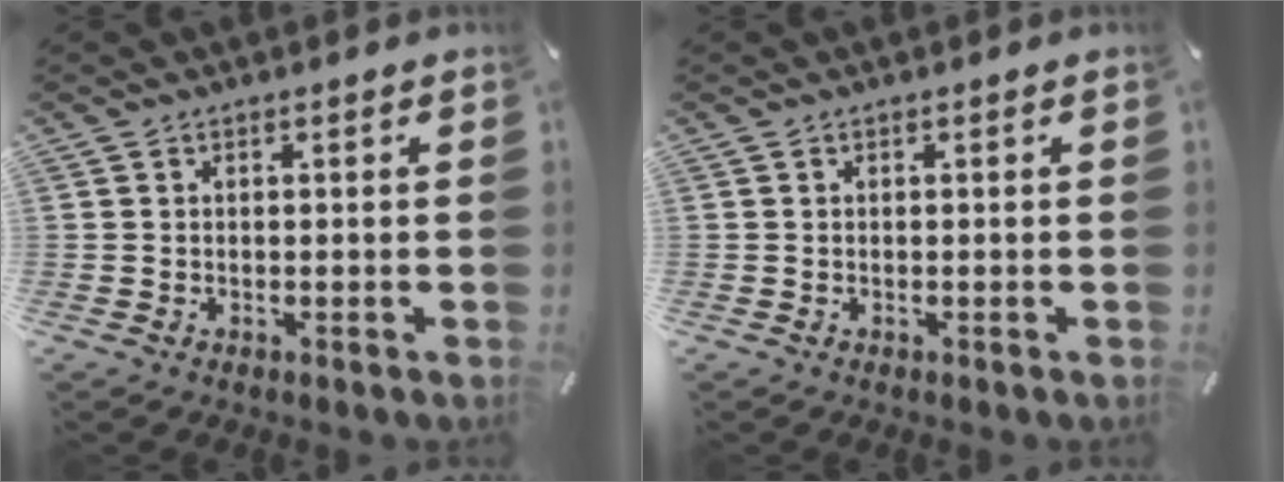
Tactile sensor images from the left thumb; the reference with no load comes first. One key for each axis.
{"total": 0.0}